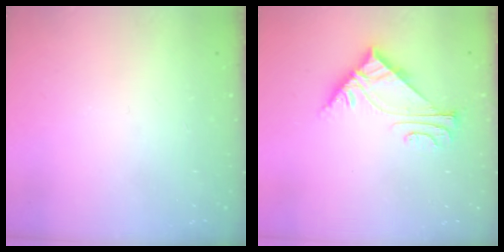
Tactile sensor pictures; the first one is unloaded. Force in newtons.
{"total": 6.4, "press": 6.4, "slide": 0.1}